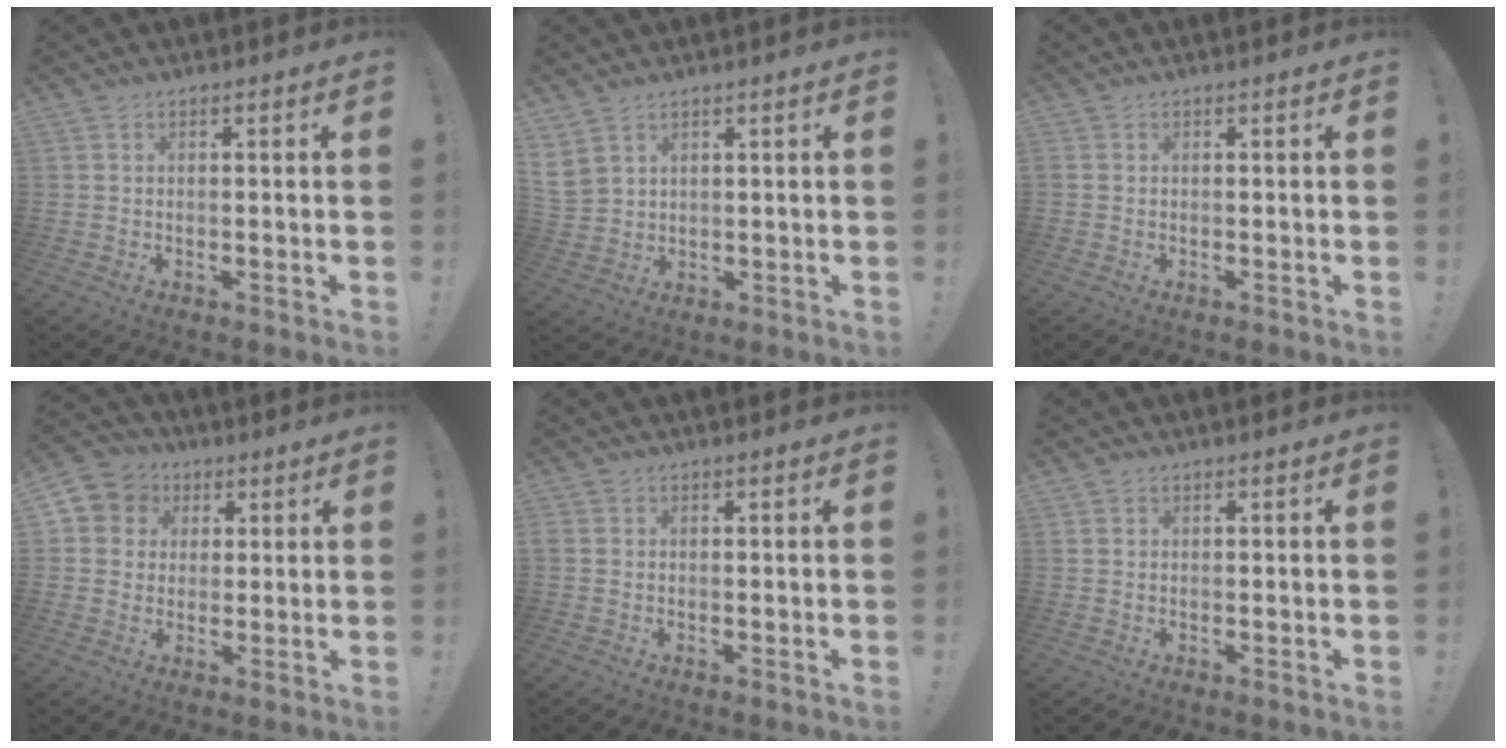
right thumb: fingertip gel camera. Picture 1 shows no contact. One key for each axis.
{"total": 4.9, "fx": 3.2, "fy": 3.1, "fz": 2.0, "tx": -0.045, "ty": -0.015, "tz": 0.065}
{"total": 0.0}
{"total": 7.4, "fx": 1.6, "fy": 7.0, "fz": 1.7, "tx": -0.028, "ty": 0.001, "tz": 0.036}
{"total": 0.7, "fx": 0.0, "fy": 0.6, "fz": 0.2, "tx": -0.004, "ty": 0.001, "tz": 0.001}
{"total": 0.6, "fx": 0.3, "fy": 0.4, "fz": -0.1, "tx": 0.007, "ty": -0.001, "tz": 0.006}